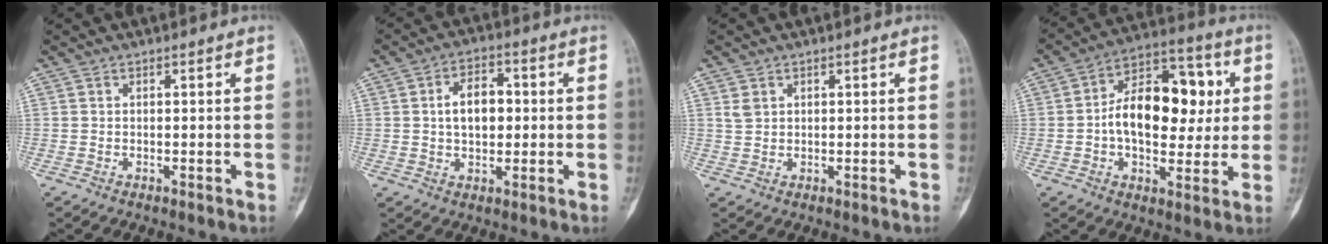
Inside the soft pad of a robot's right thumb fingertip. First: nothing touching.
{"total": 7.8, "force": [0.7, 4.9, 6.1], "torque": [-0.083, 0.012, 0.008]}
{"total": 1.9, "force": [0.8, 1.5, 0.9], "torque": [-0.012, 0.001, 0.018]}
{"total": 17.7, "force": [1.1, 10.6, 14.2], "torque": [-0.184, 0.027, 0.009]}